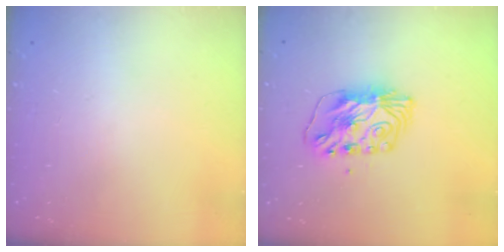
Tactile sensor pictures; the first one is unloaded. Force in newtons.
{"total": 8.8, "press": 8.7, "slide": 0.8}